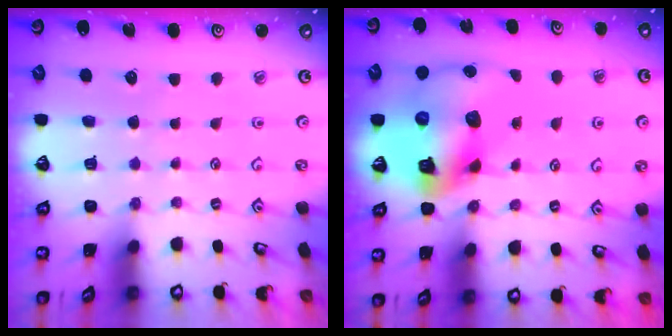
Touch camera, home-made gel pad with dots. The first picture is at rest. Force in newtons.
{"total": 17.3, "press": 17.1, "slide": 2.6}